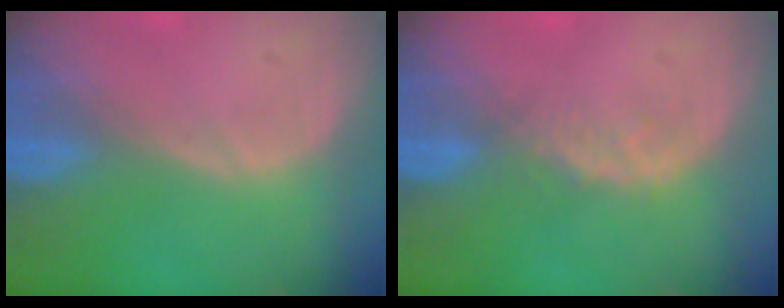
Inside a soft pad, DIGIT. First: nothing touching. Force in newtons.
{"total": 1.9, "press": 1.9, "slide": 0.3}